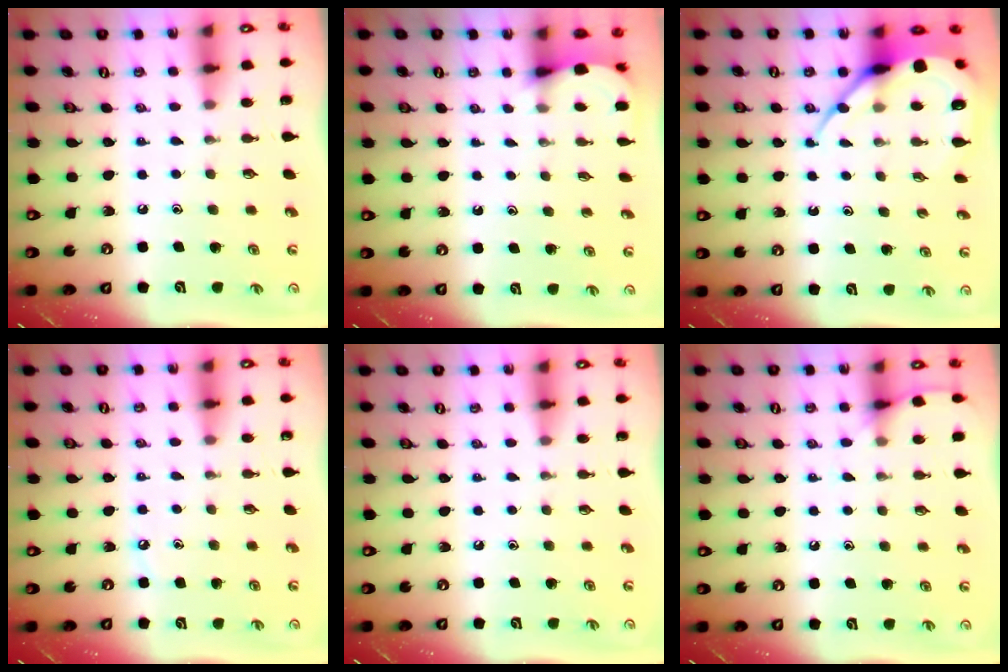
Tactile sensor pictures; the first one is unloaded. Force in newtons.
{"total": 2.5, "press": 2.5, "slide": 0.2}
{"total": 9.2, "press": 9.2, "slide": 0.9}
{"total": 2.8, "press": 2.7, "slide": 0.4}
{"total": 0.0}
{"total": 5.7, "press": 5.6, "slide": 0.6}